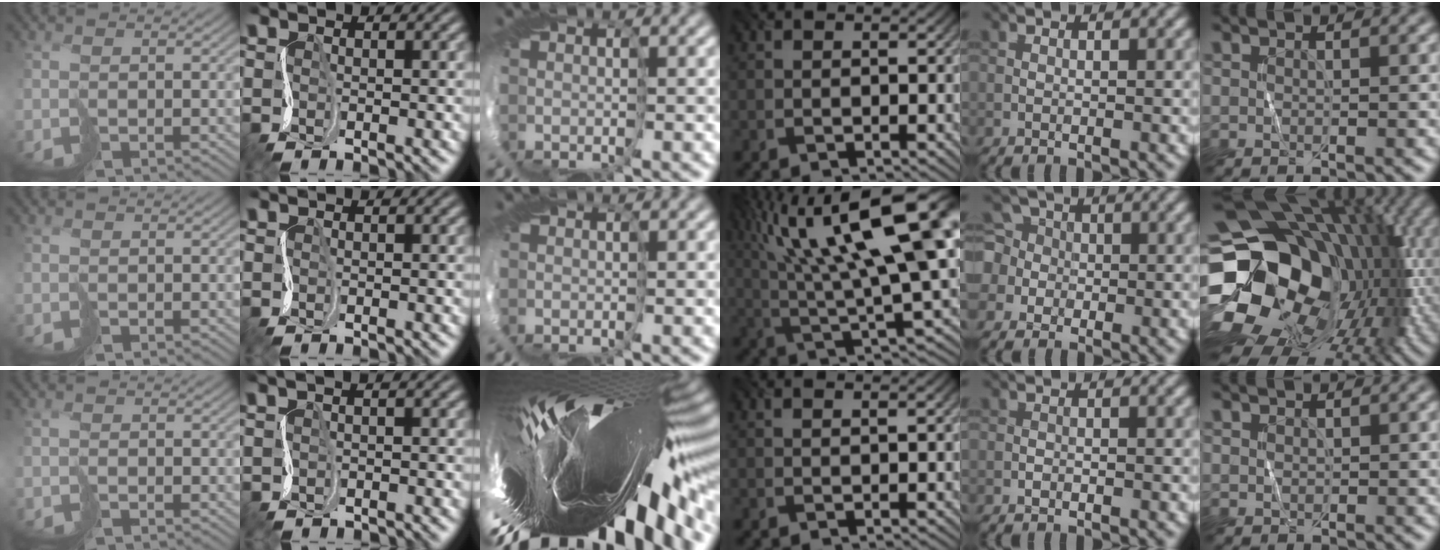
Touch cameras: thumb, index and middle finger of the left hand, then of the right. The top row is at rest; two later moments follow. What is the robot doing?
{"motion": "cut", "object": "tape"}